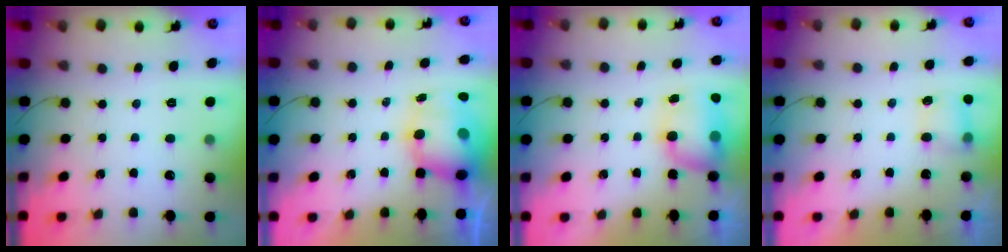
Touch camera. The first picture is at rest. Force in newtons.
{"total": 10.0, "press": 9.6, "slide": 2.7}
{"total": 12.3, "press": 9.3, "slide": 8.1}
{"total": 6.1, "press": 6.0, "slide": 1.1}